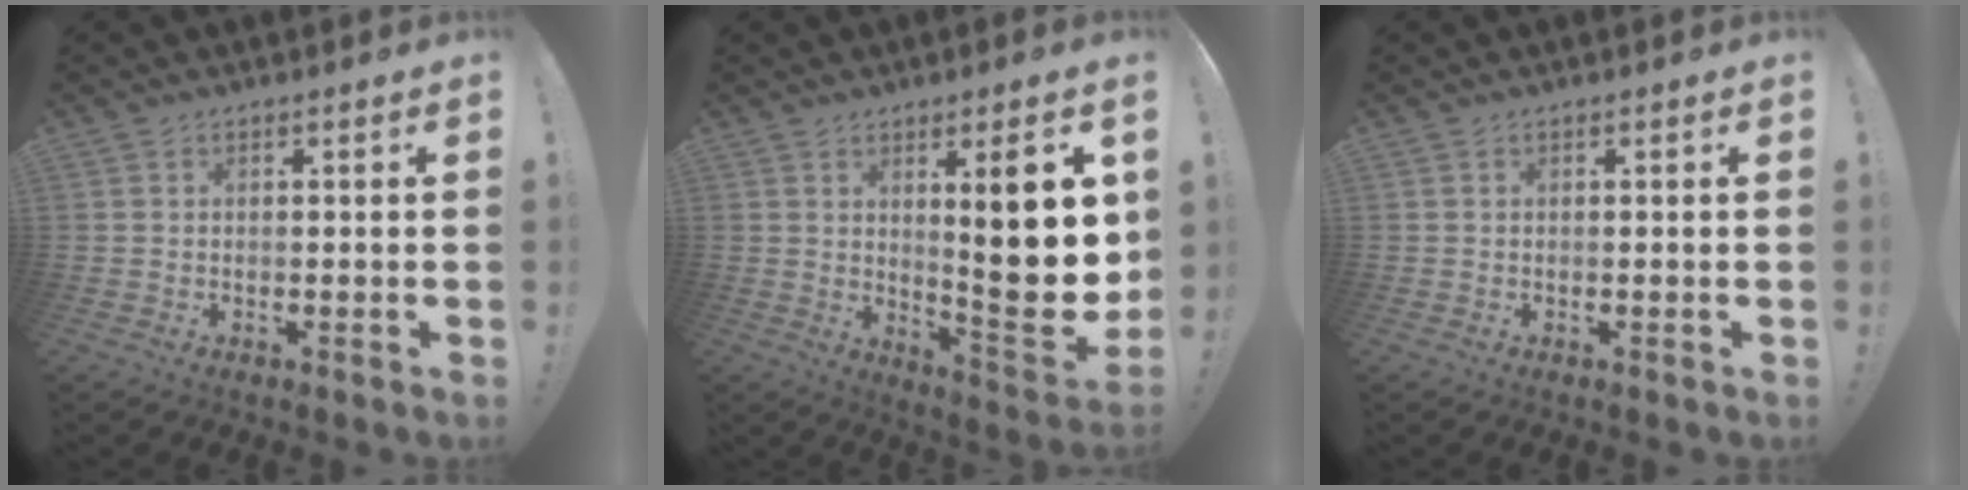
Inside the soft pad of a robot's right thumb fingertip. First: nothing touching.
{"total": 18.6, "force": [4.6, 4.5, 17.4], "torque": [-0.214, -0.044, 0.068]}
{"total": 0.0}